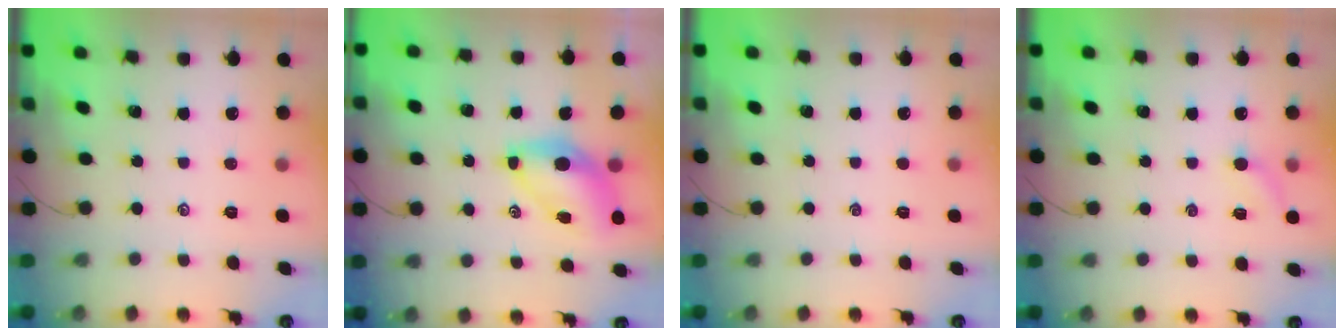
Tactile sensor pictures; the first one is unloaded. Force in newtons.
{"total": 8.9, "press": 8.6, "slide": 2.2}
{"total": 0.0}
{"total": 5.5, "press": 5.4, "slide": 1.2}